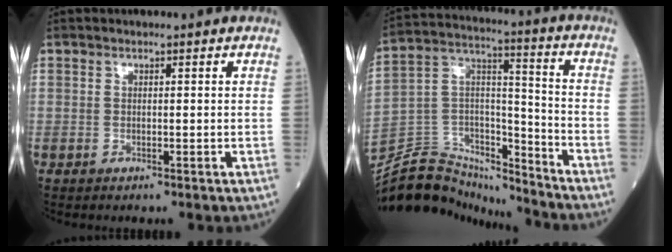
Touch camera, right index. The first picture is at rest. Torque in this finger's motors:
{"motor_torque": [-0.17, -0.27, -0.75, -0.21]}